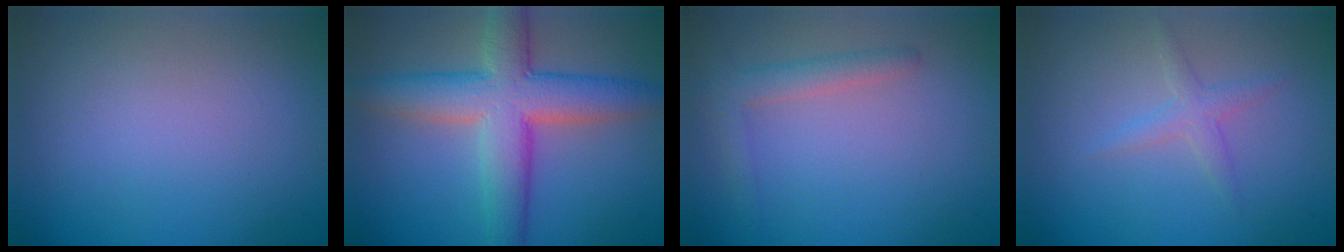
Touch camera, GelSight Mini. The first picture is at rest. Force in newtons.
{"total": 8.0, "press": 8.0, "slide": 0.7}
{"total": 2.2, "press": 2.1, "slide": 0.2}
{"total": 1.6, "press": 1.6, "slide": 0.0}